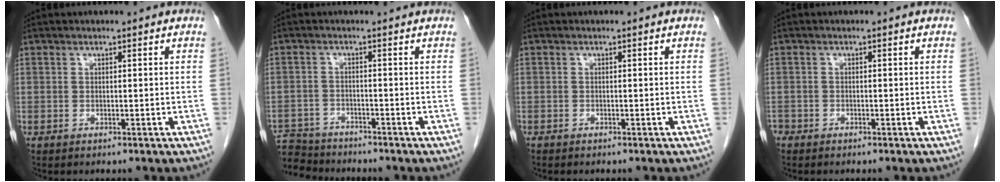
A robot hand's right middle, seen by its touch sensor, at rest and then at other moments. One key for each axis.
{"total": 7.9, "fx": -7.5, "fy": 2.4, "fz": 1.1, "tx": -0.027, "ty": 0.008, "tz": -0.122}
{"total": 0.5, "fx": -0.5, "fy": 0.1, "fz": 0.2, "tx": -0.006, "ty": -0.001, "tz": -0.010}
{"total": 1.6, "fx": -1.3, "fy": 0.9, "fz": 0.3, "tx": -0.013, "ty": 0.000, "tz": -0.025}